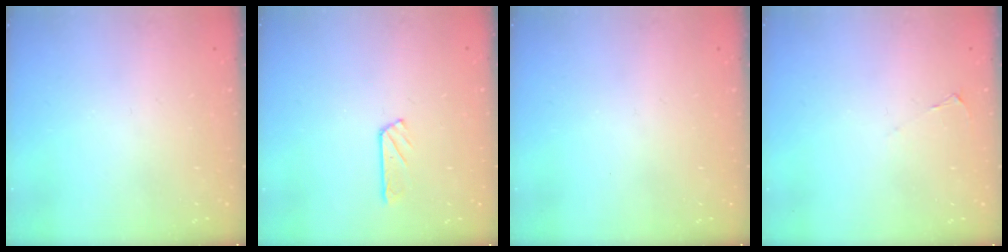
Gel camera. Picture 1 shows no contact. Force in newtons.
{"total": 2.9, "press": 2.9, "slide": 0.3}
{"total": 0.0}
{"total": 1.7, "press": 1.7, "slide": 0.3}